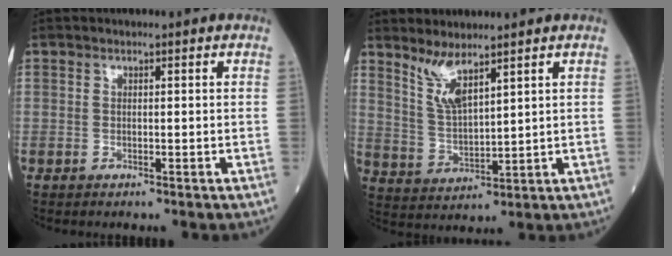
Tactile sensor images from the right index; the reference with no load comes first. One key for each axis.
{"total": 5.6, "fx": 4.3, "fy": 0.7, "fz": 3.6, "tx": -0.079, "ty": -0.015, "tz": 0.094}